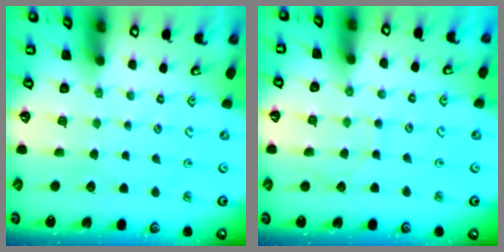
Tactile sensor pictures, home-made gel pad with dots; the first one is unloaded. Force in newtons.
{"total": 6.3, "press": 6.2, "slide": 0.6}